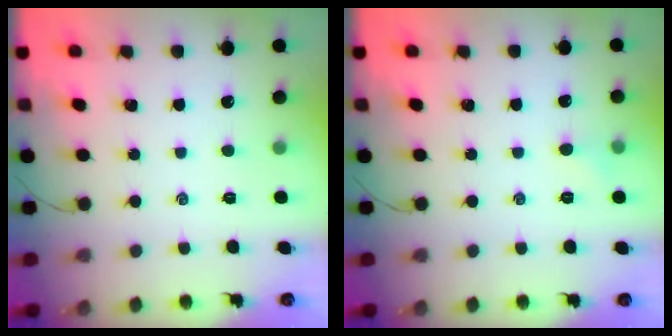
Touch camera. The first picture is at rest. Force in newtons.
{"total": 3.2, "press": 3.0, "slide": 1.1}